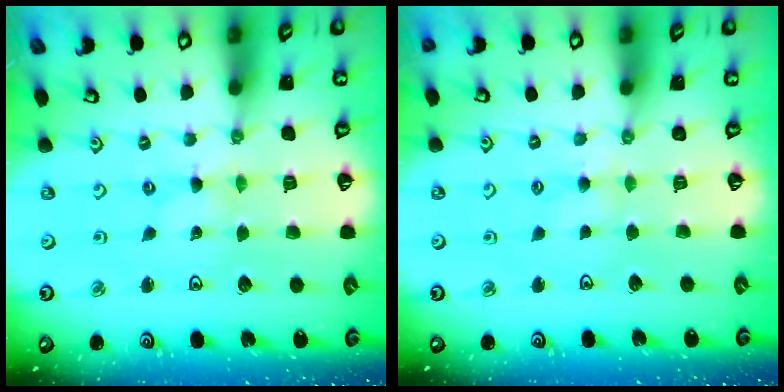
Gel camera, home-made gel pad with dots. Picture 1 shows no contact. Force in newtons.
{"total": 2.8, "press": 2.8, "slide": 0.4}